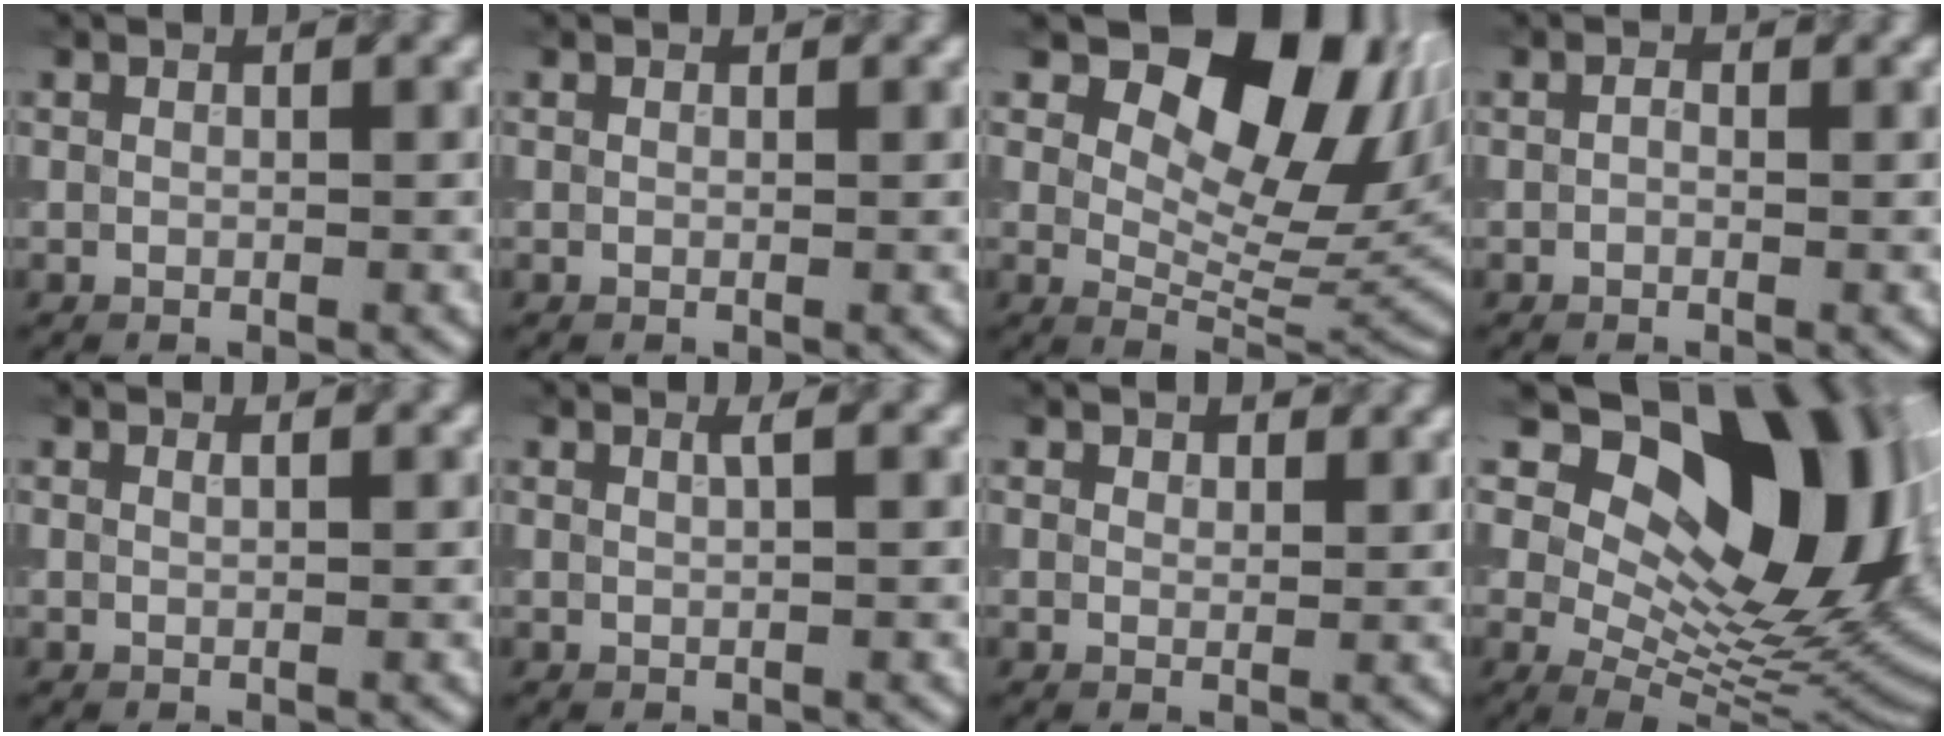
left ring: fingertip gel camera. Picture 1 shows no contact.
{"total": 0.0}
{"total": 12.4, "force": [5.7, 6.9, 8.6], "torque": [-0.118, -0.001, 0.096]}
{"total": 0.6, "force": [0.0, 0.4, 0.4], "torque": [-0.007, -0.001, -0.003]}
{"total": 0.8, "force": [0.6, 0.3, 0.4], "torque": [-0.003, -0.002, 0.005]}
{"total": 1.2, "force": [0.5, 0.4, 1.0], "torque": [-0.008, 0.001, 0.004]}
{"total": 1.5, "force": [1.3, 0.7, 0.3], "torque": [-0.007, -0.003, 0.017]}
{"total": 17.5, "force": [6.5, 9.6, 13.2], "torque": [-0.178, 0.017, 0.112]}